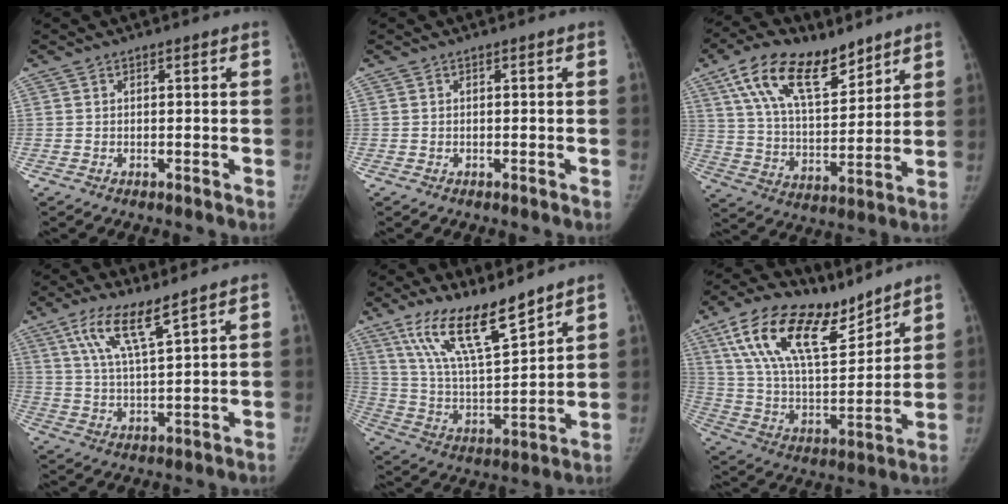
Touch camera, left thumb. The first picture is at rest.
{"total": 0.0}
{"total": 18.3, "force": [11.3, 8.6, 11.6], "torque": [-0.169, -0.042, 0.207]}
{"total": 8.9, "force": [5.5, 1.6, 6.9], "torque": [-0.133, -0.024, 0.111]}
{"total": 16.0, "force": [11.5, 3.9, 10.5], "torque": [-0.170, -0.064, 0.224]}
{"total": 20.6, "force": [13.4, 8.8, 13.0], "torque": [-0.201, -0.051, 0.250]}